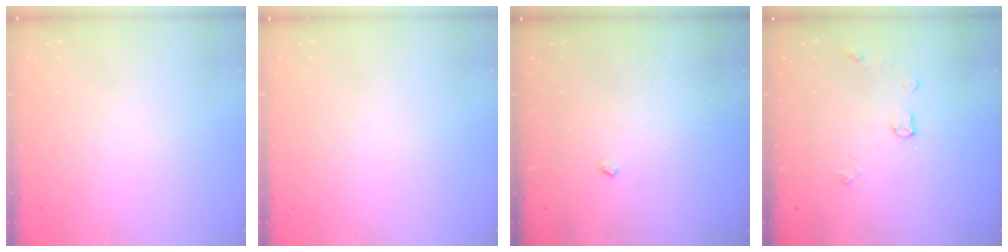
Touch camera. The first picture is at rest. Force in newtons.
{"total": 0.0}
{"total": 3.6, "press": 3.5, "slide": 0.4}
{"total": 6.5, "press": 6.5, "slide": 0.3}